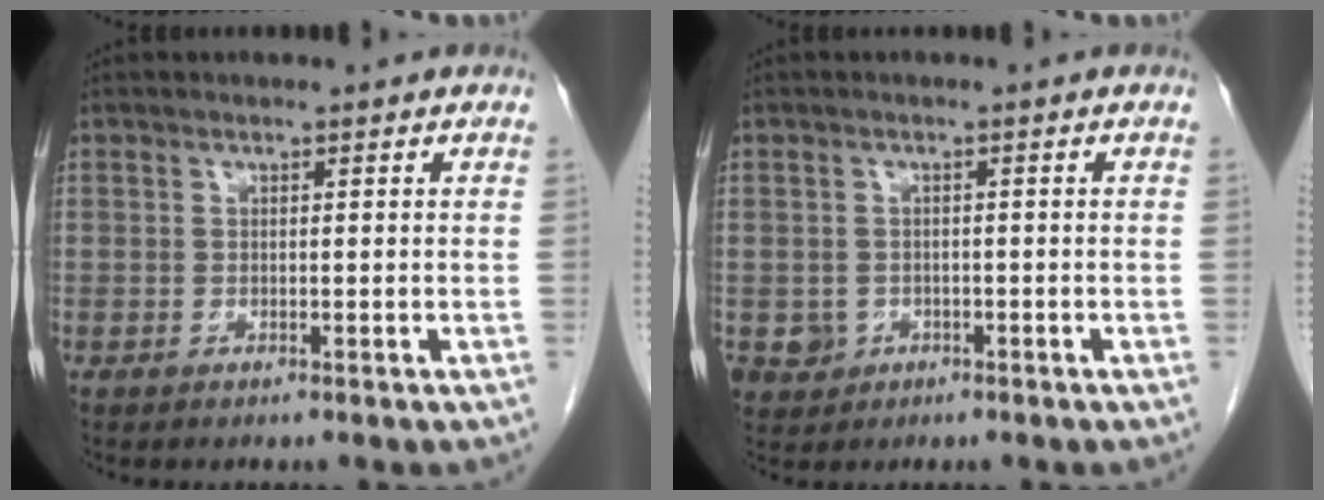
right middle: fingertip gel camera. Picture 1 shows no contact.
{"total": 3.4, "force": [-1.2, 3.2, 0.4], "torque": [-0.008, 0.005, -0.015]}